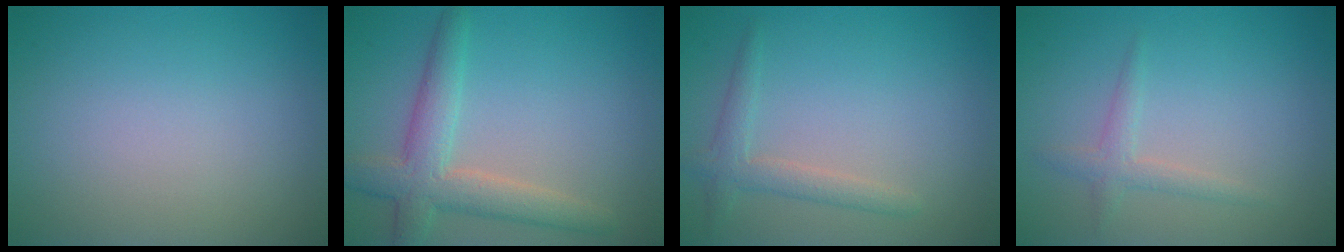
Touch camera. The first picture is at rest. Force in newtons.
{"total": 4.7, "press": 4.7, "slide": 0.4}
{"total": 2.2, "press": 2.2, "slide": 0.1}
{"total": 1.6, "press": 1.6, "slide": 0.0}